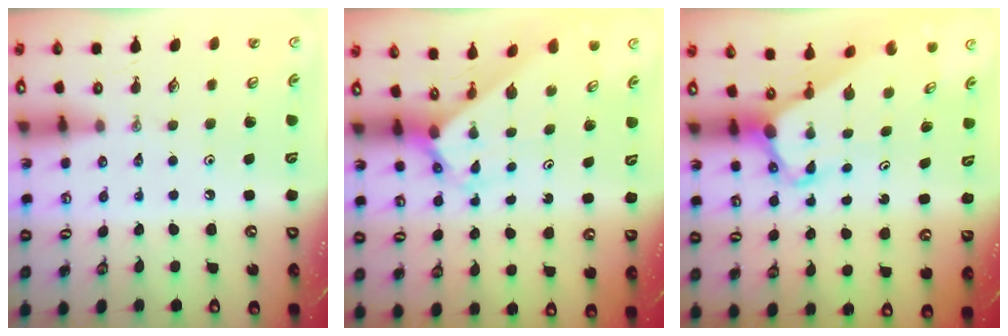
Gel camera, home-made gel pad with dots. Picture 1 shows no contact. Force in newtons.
{"total": 2.4, "press": 2.4, "slide": 0.3}
{"total": 3.9, "press": 3.8, "slide": 0.4}